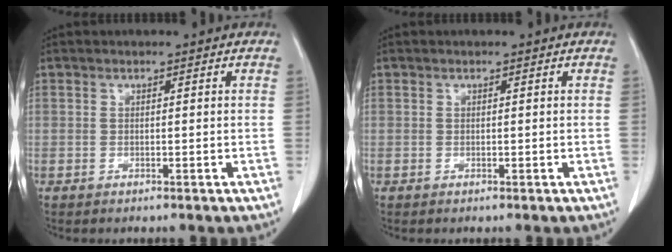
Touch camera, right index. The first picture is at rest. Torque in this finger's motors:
{"motor_torque": [0.06, -0.02, 0.03, 0.01]}